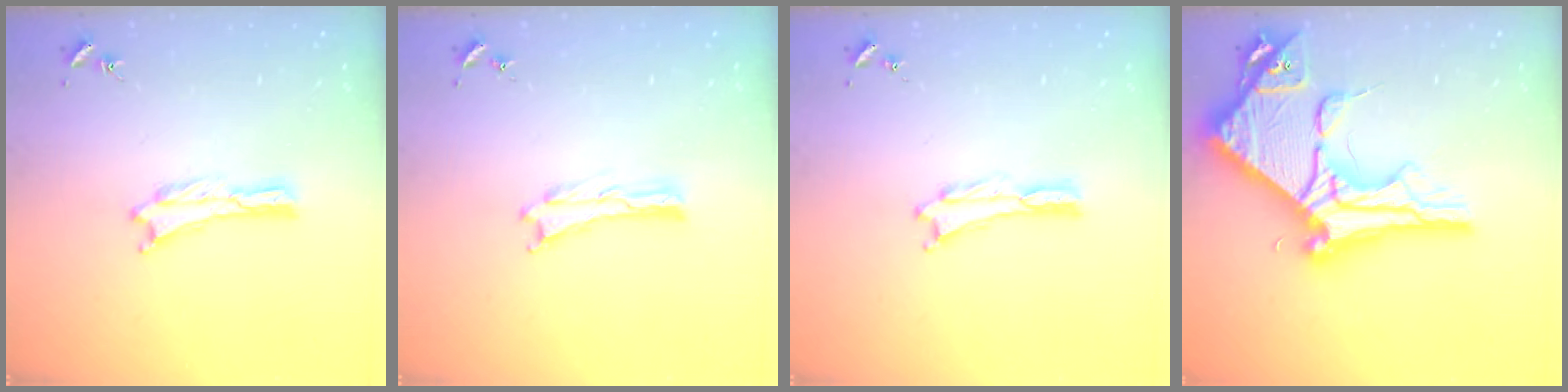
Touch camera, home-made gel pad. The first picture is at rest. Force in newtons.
{"total": 0.0}
{"total": 0.0}
{"total": 15.4, "press": 15.3, "slide": 1.5}